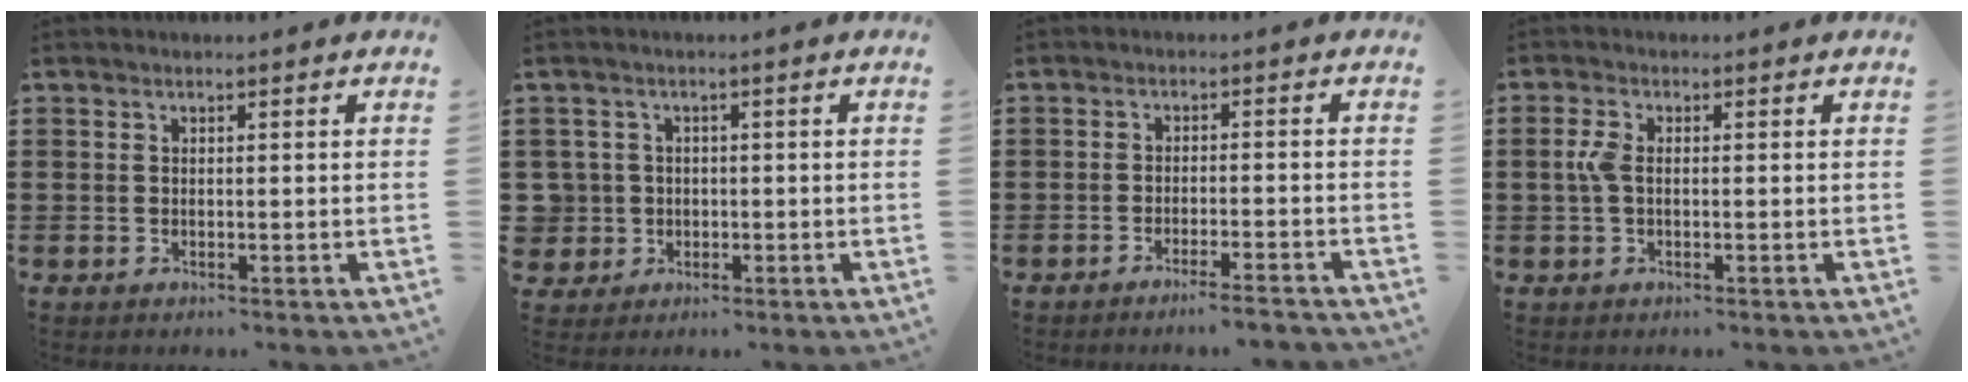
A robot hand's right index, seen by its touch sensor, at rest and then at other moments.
{"total": 3.5, "force": [-0.5, 3.4, 0.2], "torque": [-0.029, 0.007, -0.016]}
{"total": 3.0, "force": [-2.8, -0.3, 1.1], "torque": [-0.019, -0.002, -0.055]}
{"total": 3.1, "force": [0.0, 1.5, 2.7], "torque": [-0.076, -0.004, -0.009]}